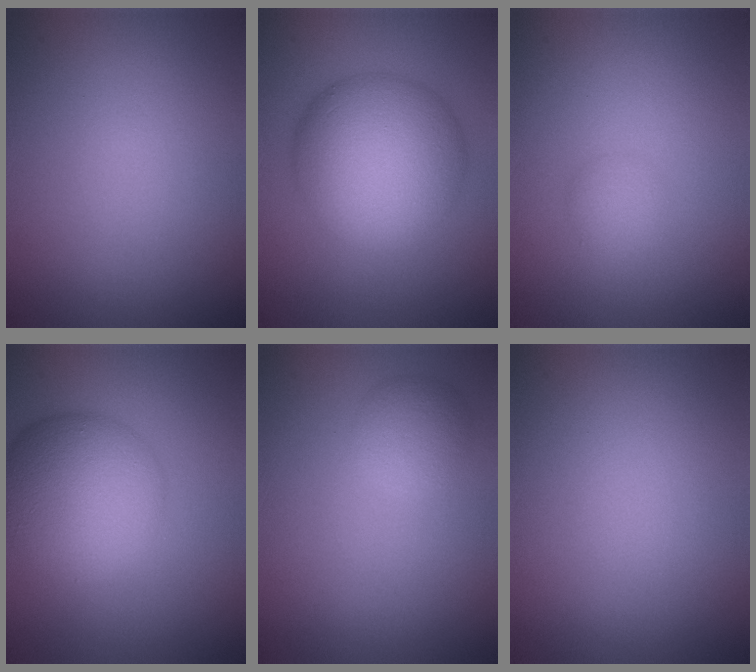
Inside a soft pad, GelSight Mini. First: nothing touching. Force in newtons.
{"total": 10.2, "press": 10.2, "slide": 0.5}
{"total": 1.5, "press": 1.5, "slide": 0.1}
{"total": 8.6, "press": 8.6, "slide": 0.1}
{"total": 2.2, "press": 2.2, "slide": 0.1}
{"total": 0.0}